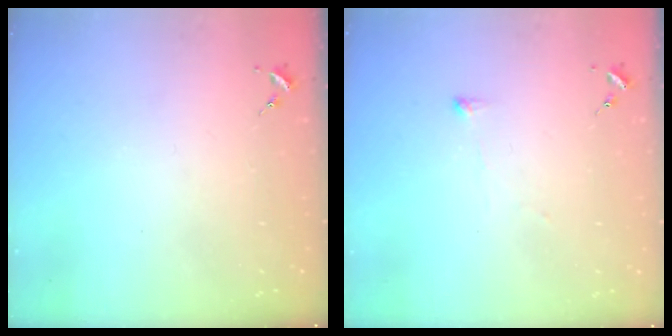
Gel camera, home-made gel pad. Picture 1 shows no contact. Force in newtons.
{"total": 2.8, "press": 2.7, "slide": 0.5}